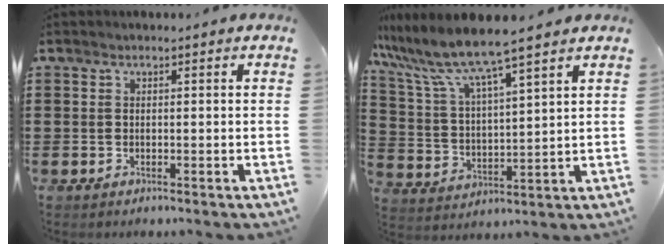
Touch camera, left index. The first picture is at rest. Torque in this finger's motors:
{"motor_torque": [2.14, 0.00, 0.22, -0.01]}